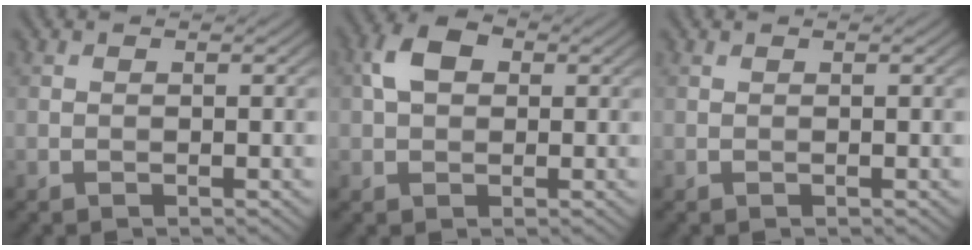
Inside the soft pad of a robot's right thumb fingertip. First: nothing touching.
{"total": 4.5, "force": [0.9, 3.2, 3.1], "torque": [-0.069, 0.010, 0.009]}
{"total": 0.0}